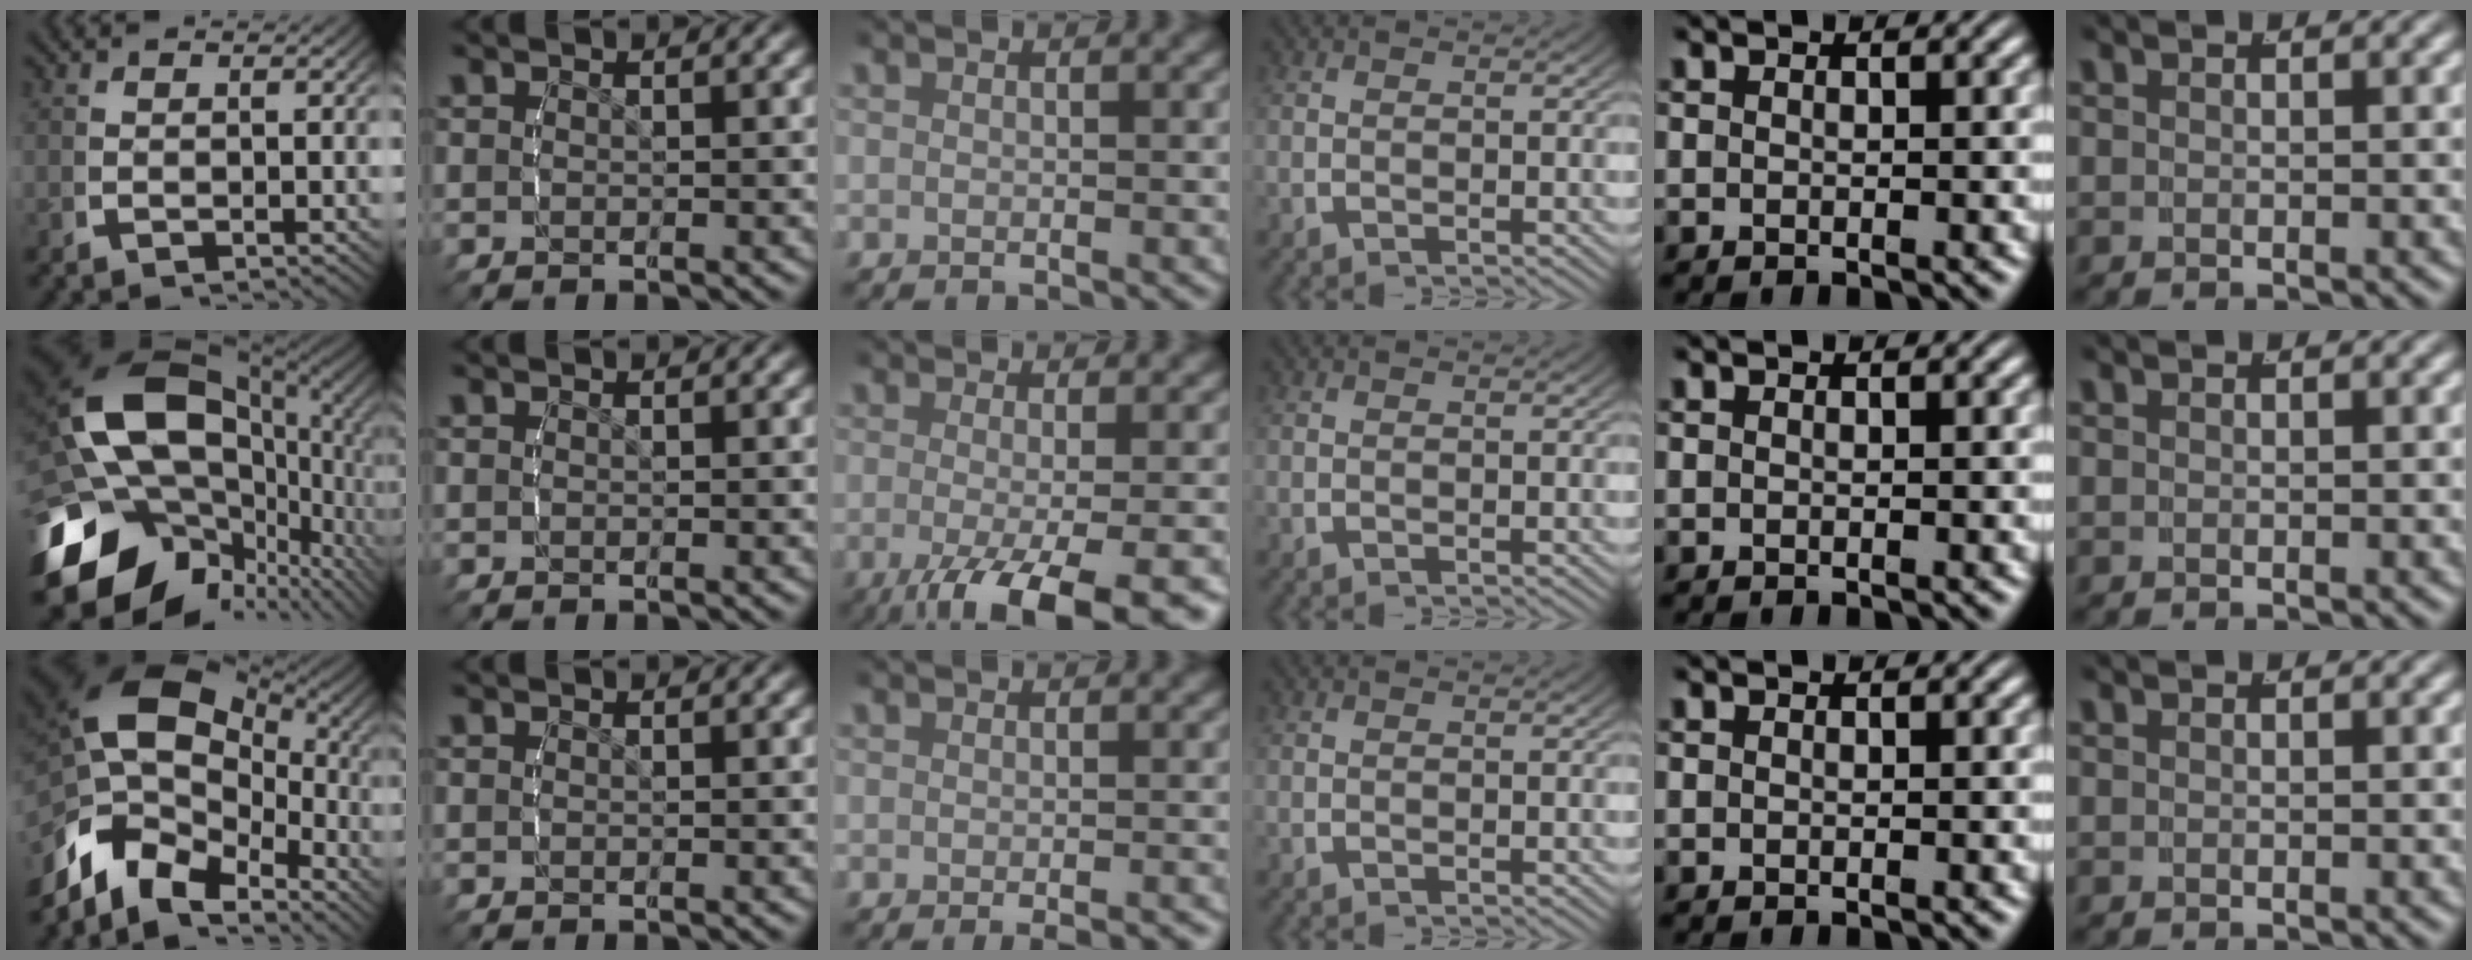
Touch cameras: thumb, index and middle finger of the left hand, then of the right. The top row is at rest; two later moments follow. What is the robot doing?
{"motion": "lift_and_place", "object": "lipstick"}